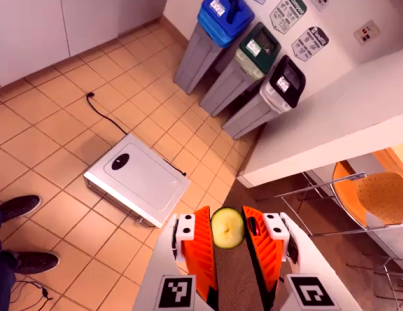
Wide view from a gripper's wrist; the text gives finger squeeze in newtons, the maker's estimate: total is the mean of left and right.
{"total": 6.1, "left": 6.0, "right": 6.3}